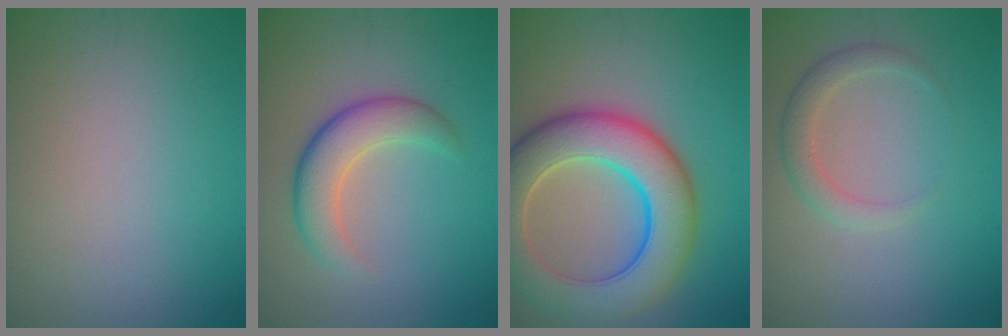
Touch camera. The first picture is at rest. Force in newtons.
{"total": 4.5, "press": 4.5, "slide": 0.3}
{"total": 10.3, "press": 10.3, "slide": 0.6}
{"total": 2.1, "press": 2.1, "slide": 0.1}